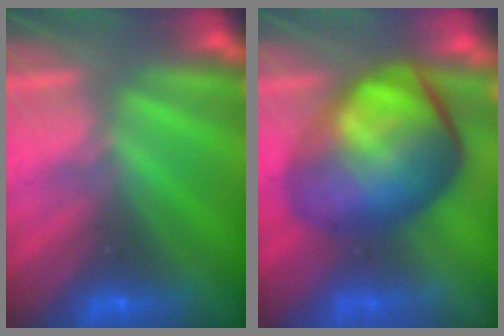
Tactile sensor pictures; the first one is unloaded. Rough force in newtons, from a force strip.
{"total": 10.1}